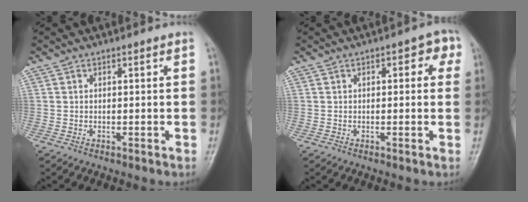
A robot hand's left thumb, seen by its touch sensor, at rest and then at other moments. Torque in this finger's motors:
{"motor_torque": [-0.16, 0.09, 0.04, -0.12, 0.06]}